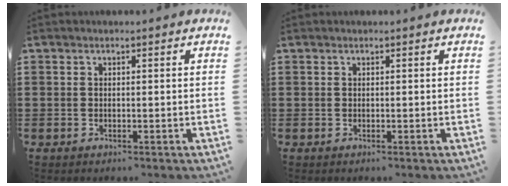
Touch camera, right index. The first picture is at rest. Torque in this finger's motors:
{"motor_torque": [-0.96, 1.18, -0.01, 0.01]}